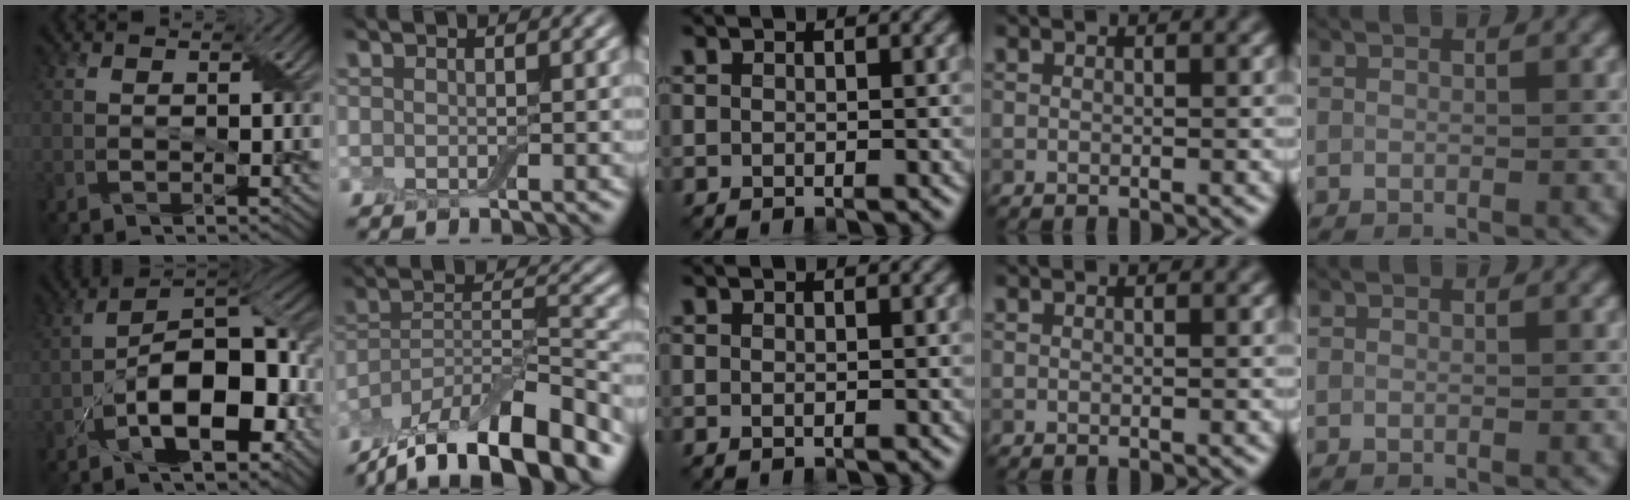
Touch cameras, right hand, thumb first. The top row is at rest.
{"thumb": {"total": 15.9, "force": [-5.4, 7.5, 12.9], "torque": [-0.199, -0.011, -0.094]}, "index": {"total": 13.0, "force": [-10.2, 3.7, 7.1], "torque": [-0.131, 0.019, -0.173]}}